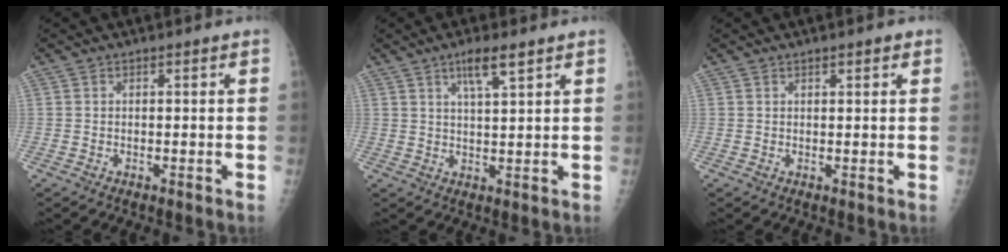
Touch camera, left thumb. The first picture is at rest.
{"total": 5.3, "force": [3.2, 0.8, 4.1], "torque": [-0.075, -0.015, 0.059]}
{"total": 1.7, "force": [1.1, 0.5, 1.3], "torque": [-0.012, -0.002, 0.015]}